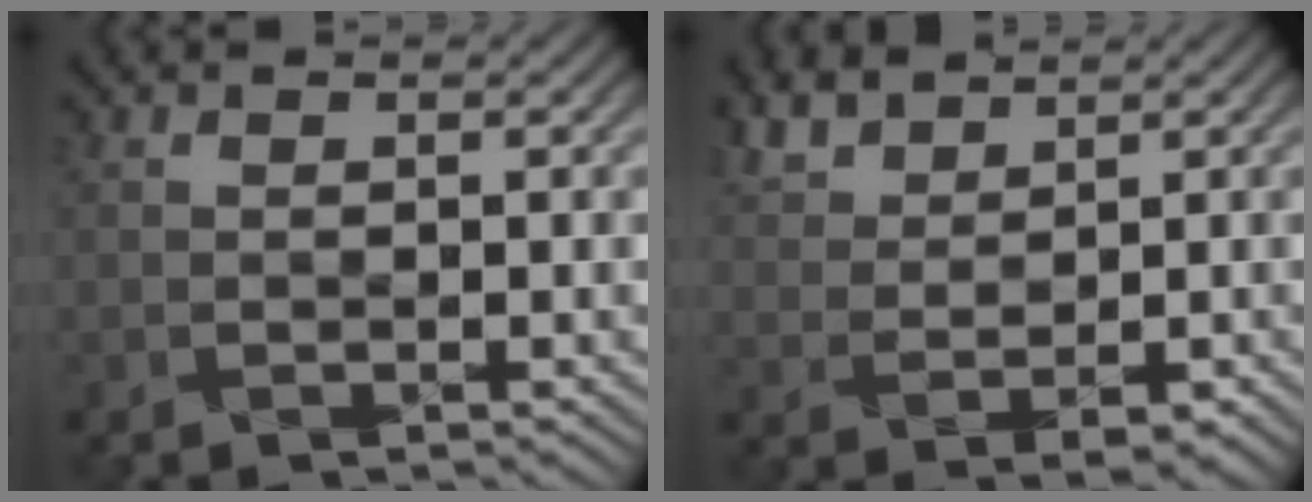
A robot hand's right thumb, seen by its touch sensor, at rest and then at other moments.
{"total": 4.4, "force": [3.3, 2.1, 2.0], "torque": [-0.058, 0.009, 0.075]}